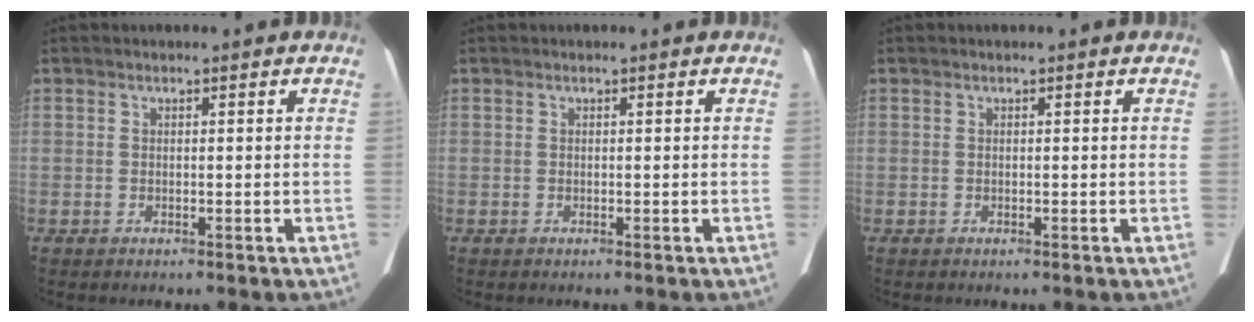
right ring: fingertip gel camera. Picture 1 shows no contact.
{"total": 0.0}
{"total": 0.0}